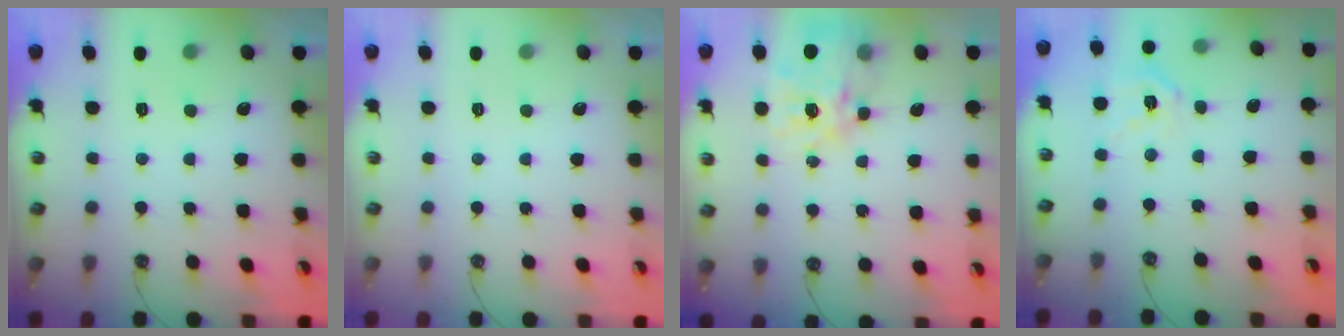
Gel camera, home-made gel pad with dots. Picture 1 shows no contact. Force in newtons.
{"total": 0.0}
{"total": 14.5, "press": 14.5, "slide": 1.0}
{"total": 11.2, "press": 11.1, "slide": 1.6}